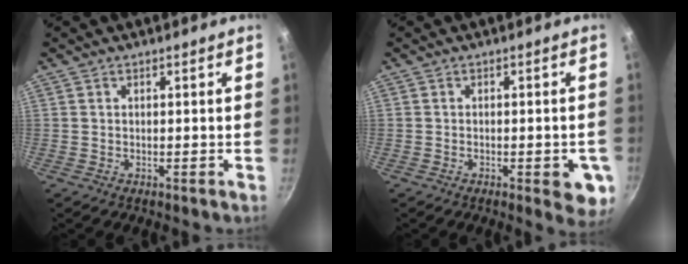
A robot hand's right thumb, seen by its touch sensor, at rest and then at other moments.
{"total": 6.7, "force": [-2.2, 2.4, 5.9], "torque": [-0.051, 0.002, -0.026]}